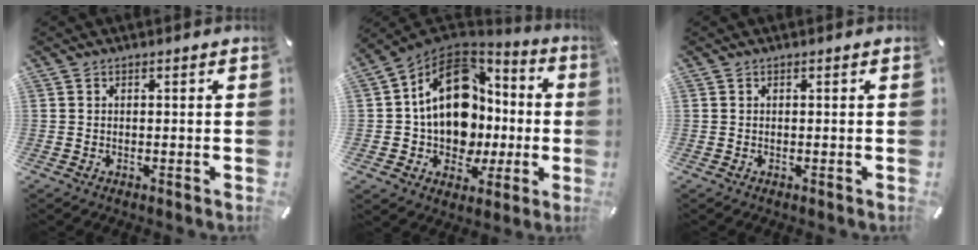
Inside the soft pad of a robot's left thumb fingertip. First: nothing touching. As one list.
[{"total": 18.9, "force": [2.1, 14.7, 11.7], "torque": [-0.211, -0.011, 0.040]}, {"total": 0.0}]